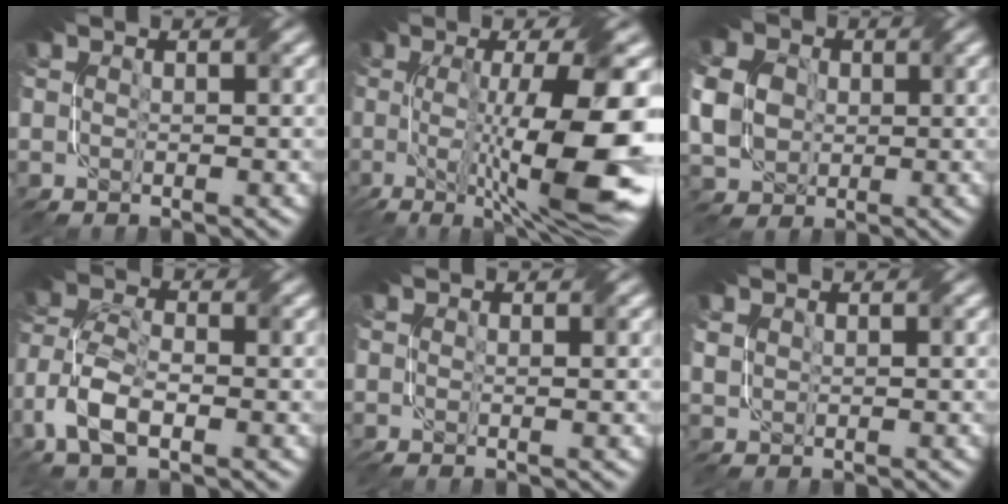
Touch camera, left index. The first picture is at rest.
{"total": 13.0, "force": [-1.5, 3.1, 12.5], "torque": [-0.188, -0.010, -0.022]}
{"total": 6.9, "force": [0.5, 5.7, 3.8], "torque": [-0.111, 0.012, 0.010]}
{"total": 6.0, "force": [-2.7, 2.8, 4.5], "torque": [-0.102, 0.000, -0.062]}
{"total": 1.0, "force": [0.0, 0.2, 1.0], "torque": [-0.012, -0.001, -0.004]}
{"total": 1.1, "force": [0.8, 0.7, 0.3], "torque": [-0.010, 0.001, 0.023]}